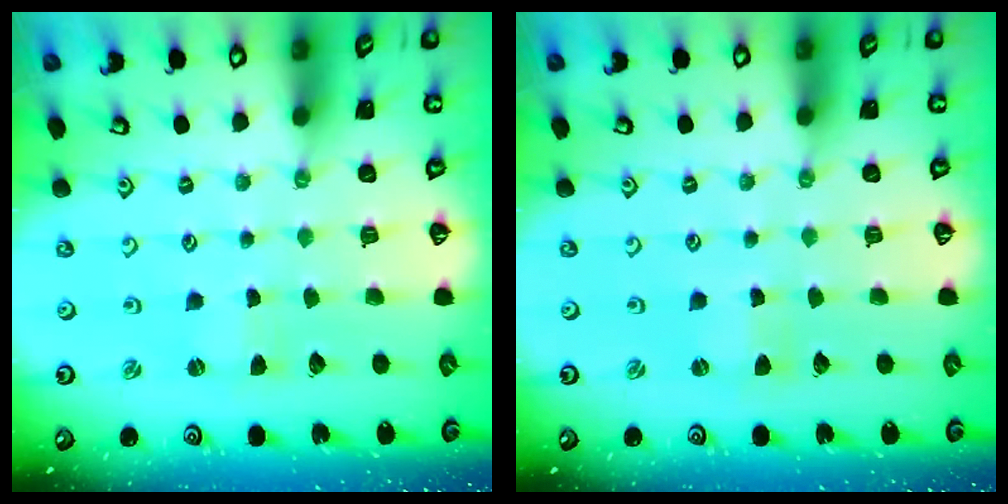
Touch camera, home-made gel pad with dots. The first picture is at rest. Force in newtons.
{"total": 0.0}